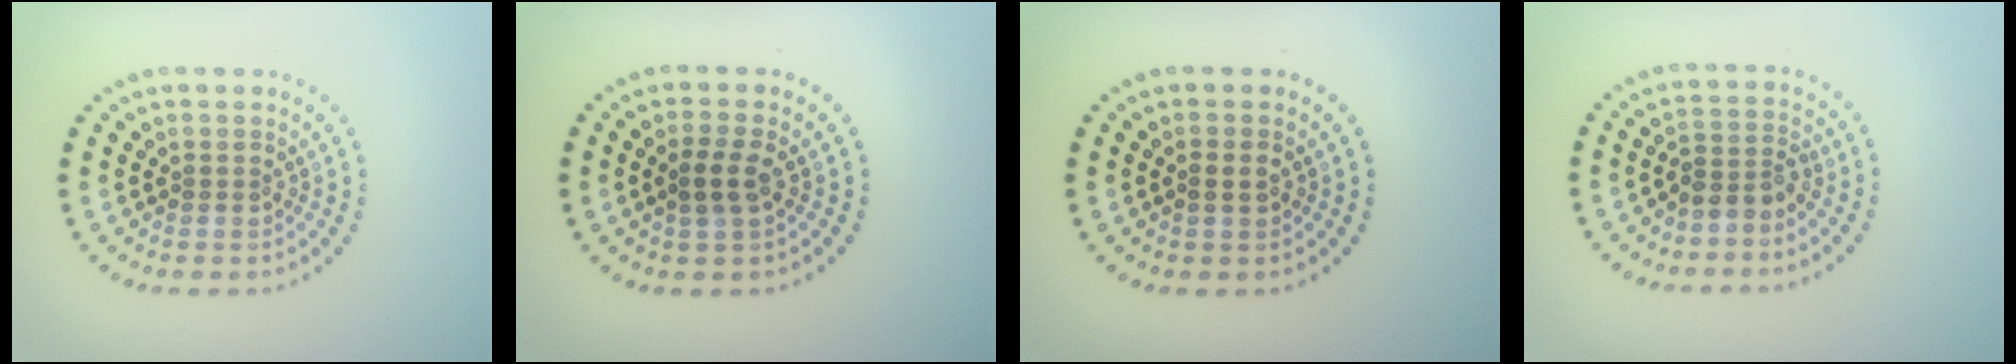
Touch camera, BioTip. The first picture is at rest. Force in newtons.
{"total": 2.1, "press": 2.0, "slide": 0.7}
{"total": 1.1, "press": 1.1, "slide": 0.2}
{"total": 2.3, "press": 1.8, "slide": 1.4}